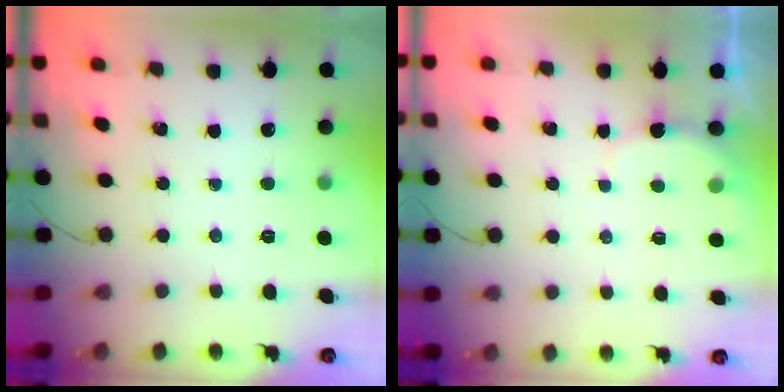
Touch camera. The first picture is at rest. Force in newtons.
{"total": 2.3, "press": 2.2, "slide": 0.6}